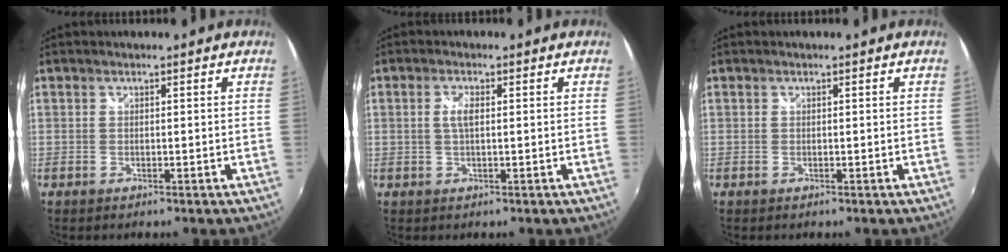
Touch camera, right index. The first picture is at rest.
{"total": 2.3, "force": [0.2, 0.8, 2.2], "torque": [-0.043, 0.001, 0.002]}
{"total": 0.0}